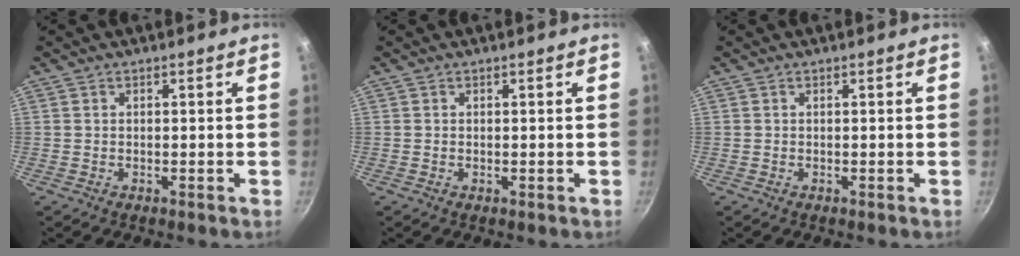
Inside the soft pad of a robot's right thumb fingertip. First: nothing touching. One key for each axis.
{"total": 0.0}
{"total": 0.0}